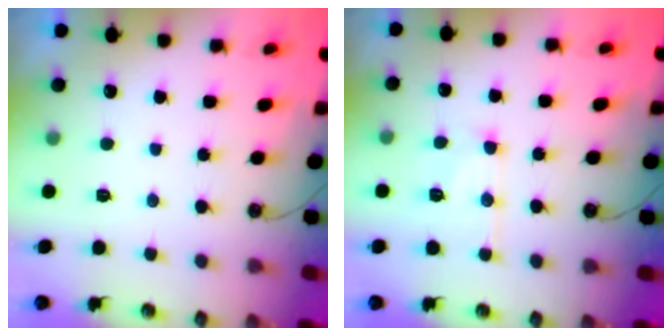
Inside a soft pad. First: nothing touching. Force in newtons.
{"total": 9.4, "press": 9.4, "slide": 0.9}